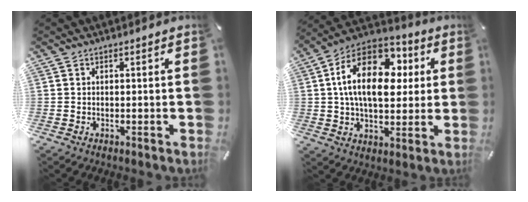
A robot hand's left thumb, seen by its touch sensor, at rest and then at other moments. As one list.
[{"total": 20.0, "force": [4.5, 12.5, 15.0], "torque": [-0.280, -0.006, 0.071]}]